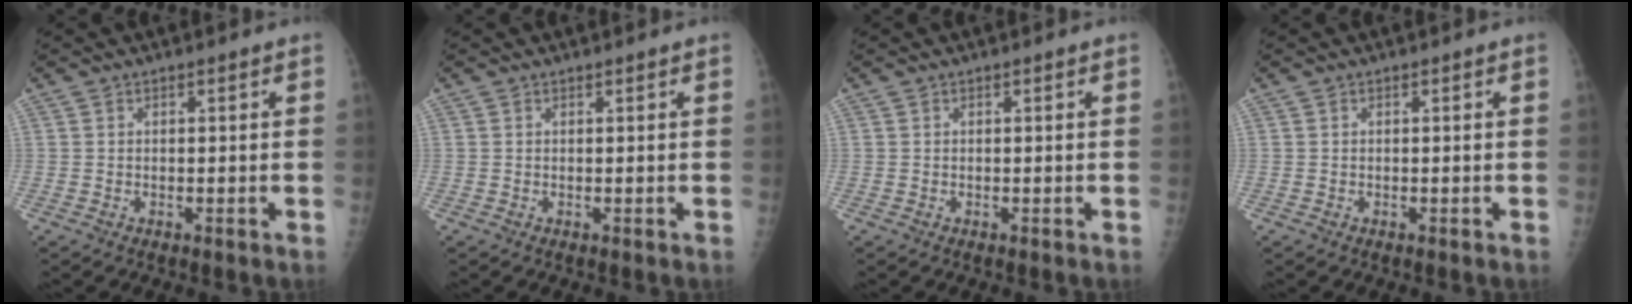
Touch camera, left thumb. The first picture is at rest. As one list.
[{"total": 0.6, "force": [0.5, 0.0, 0.3], "torque": [-0.005, 0.002, 0.008]}, {"total": 0.0}, {"total": 0.0}]